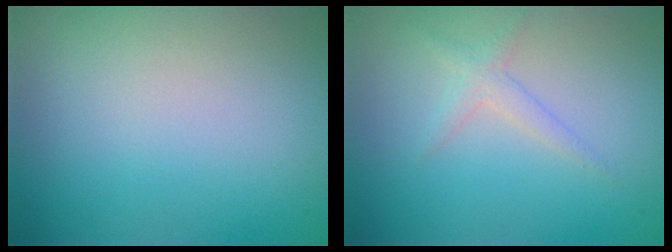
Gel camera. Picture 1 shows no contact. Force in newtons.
{"total": 1.4, "press": 1.4, "slide": 0.1}